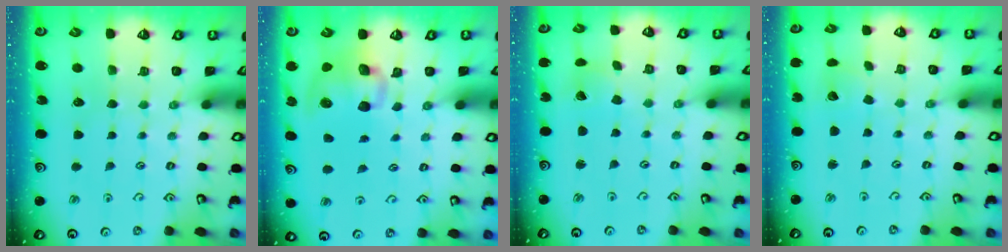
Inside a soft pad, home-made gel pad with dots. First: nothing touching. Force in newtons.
{"total": 10.8, "press": 10.6, "slide": 1.5}
{"total": 2.4, "press": 2.4, "slide": 0.3}
{"total": 2.3, "press": 2.3, "slide": 0.2}